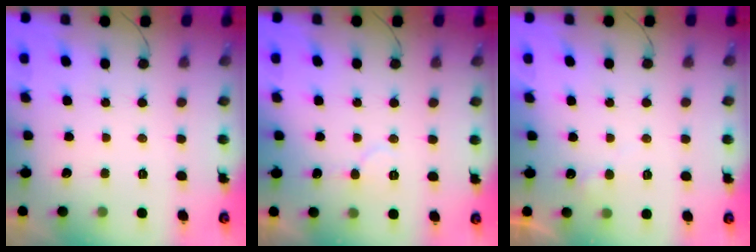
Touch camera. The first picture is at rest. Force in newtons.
{"total": 6.1, "press": 6.1, "slide": 0.6}
{"total": 5.1, "press": 5.1, "slide": 0.3}